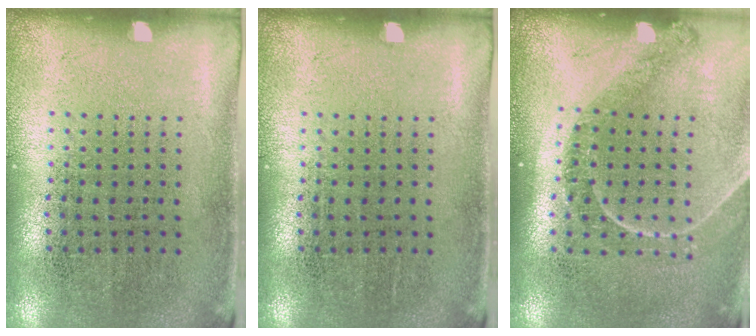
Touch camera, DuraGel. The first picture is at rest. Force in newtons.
{"total": 0.0}
{"total": 1.3, "press": 1.3, "slide": 0.2}